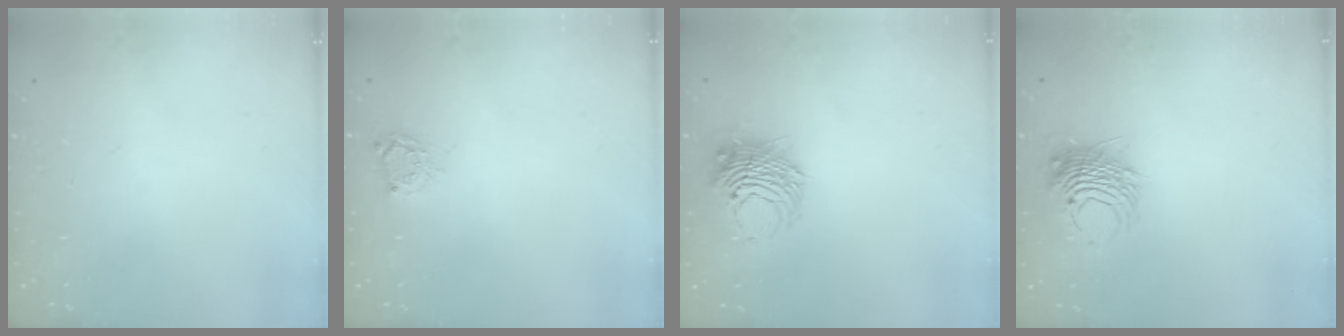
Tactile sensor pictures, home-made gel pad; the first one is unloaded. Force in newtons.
{"total": 4.0, "press": 3.9, "slide": 0.3}
{"total": 8.4, "press": 8.4, "slide": 0.7}
{"total": 8.1, "press": 8.1, "slide": 0.6}